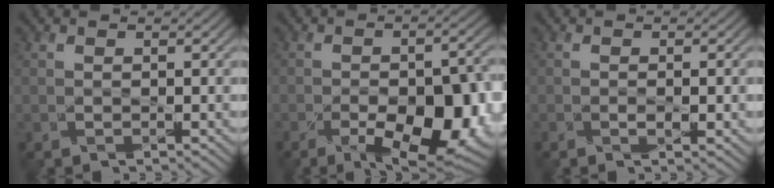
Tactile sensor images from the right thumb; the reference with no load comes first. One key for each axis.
{"total": 13.8, "fx": -5.5, "fy": 6.7, "fz": 10.7, "tx": -0.139, "ty": -0.032, "tz": -0.069}
{"total": 1.4, "fx": -0.6, "fy": 0.6, "fz": 1.1, "tx": -0.015, "ty": -0.004, "tz": -0.010}